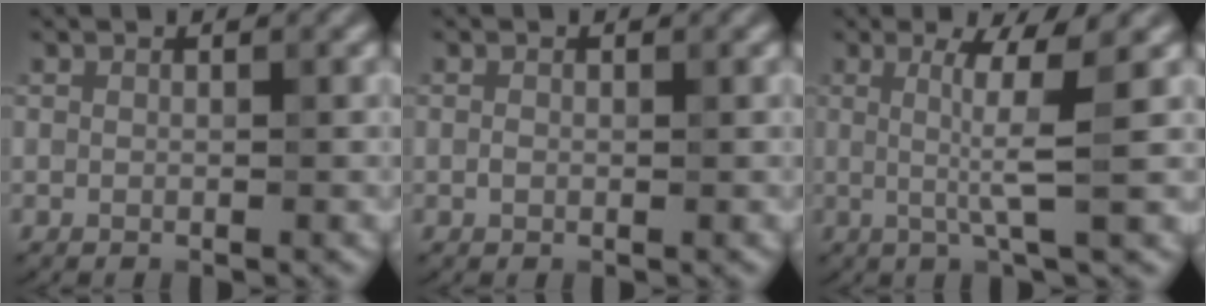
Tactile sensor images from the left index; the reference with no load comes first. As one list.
[{"total": 0.6, "force": [0.0, 0.5, 0.4], "torque": [-0.008, -0.001, -0.001]}, {"total": 4.5, "force": [0.6, 0.4, 4.5], "torque": [-0.079, -0.002, 0.012]}]